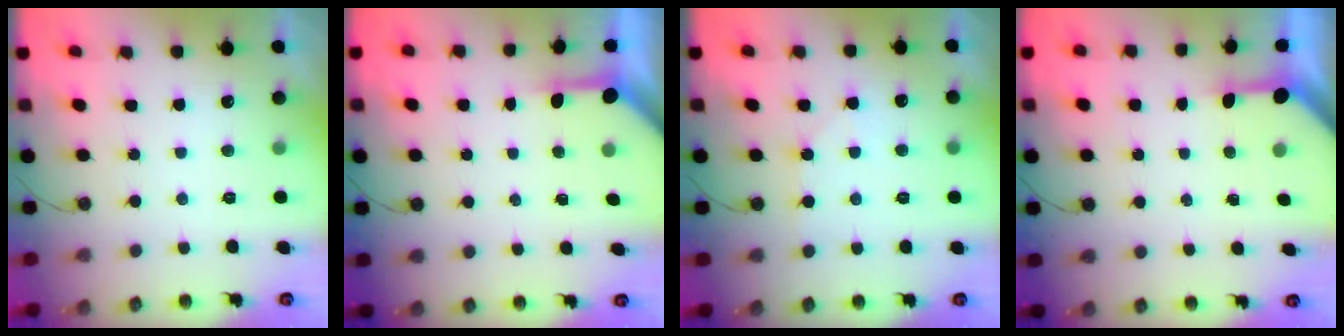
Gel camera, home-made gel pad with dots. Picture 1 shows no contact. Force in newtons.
{"total": 3.6, "press": 3.6, "slide": 0.4}
{"total": 5.0, "press": 4.9, "slide": 0.8}
{"total": 3.2, "press": 3.2, "slide": 0.4}